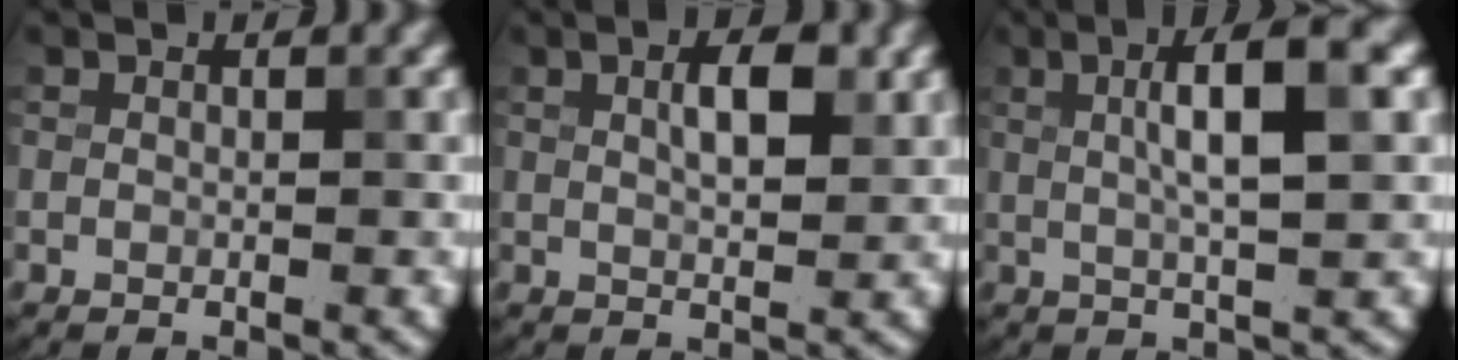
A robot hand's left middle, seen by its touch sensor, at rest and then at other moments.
{"total": 3.4, "force": [1.1, 1.3, 3.0], "torque": [-0.053, 0.006, 0.020]}
{"total": 6.4, "force": [1.6, 1.3, 6.0], "torque": [-0.090, 0.015, 0.024]}